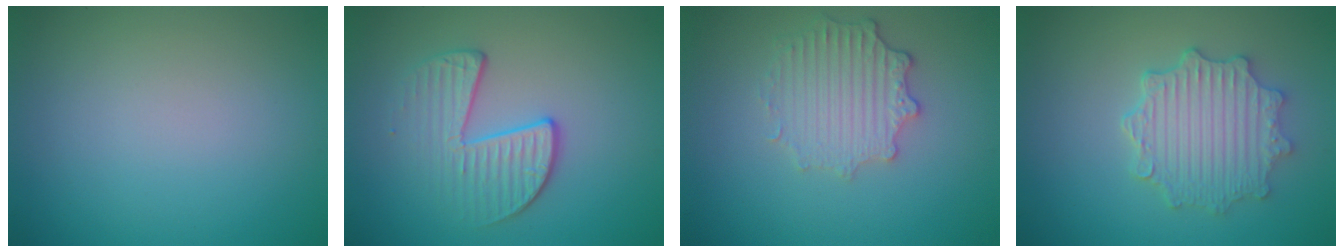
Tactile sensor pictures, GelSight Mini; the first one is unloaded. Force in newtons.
{"total": 3.5, "press": 2.8, "slide": 2.1}
{"total": 3.3, "press": 2.8, "slide": 1.7}
{"total": 4.9, "press": 4.0, "slide": 2.9}